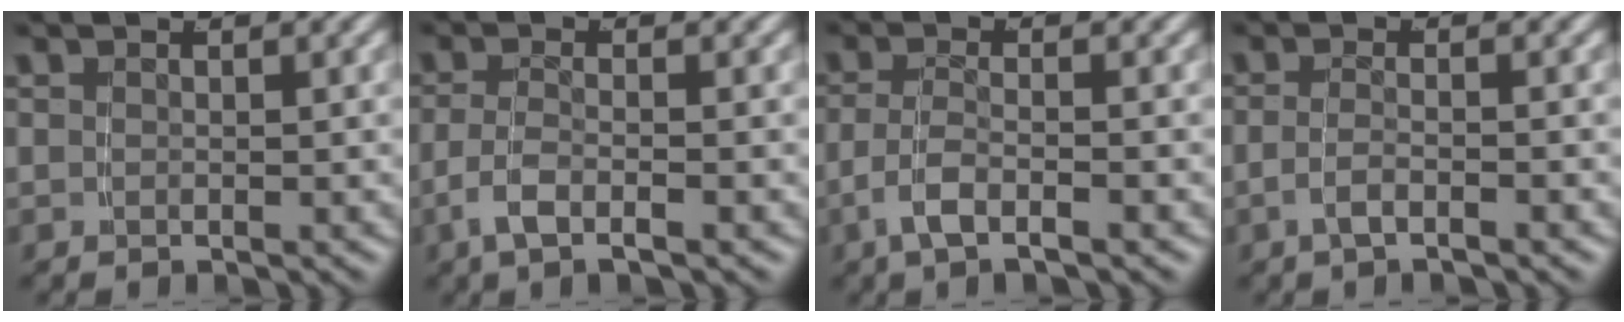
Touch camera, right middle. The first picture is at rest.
{"total": 2.7, "force": [-1.4, 0.5, 2.2], "torque": [-0.051, -0.014, -0.018]}
{"total": 3.0, "force": [-1.6, 0.7, 2.4], "torque": [-0.052, -0.016, -0.021]}
{"total": 1.9, "force": [-1.3, -0.1, 1.4], "torque": [-0.029, -0.012, -0.018]}